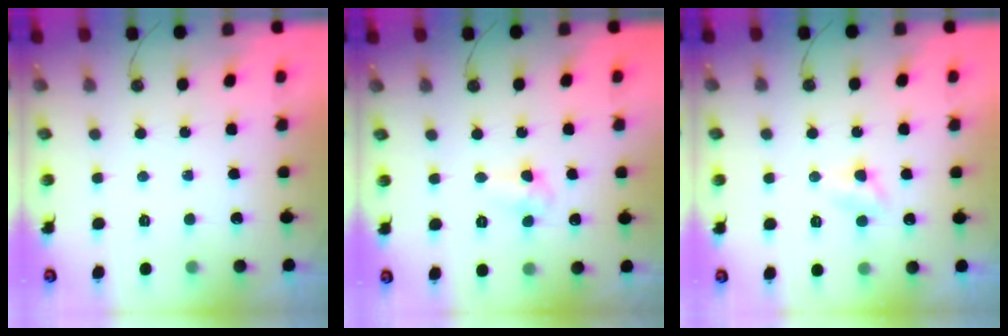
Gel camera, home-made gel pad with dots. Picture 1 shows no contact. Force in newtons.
{"total": 3.5, "press": 3.5, "slide": 0.7}
{"total": 4.0, "press": 4.0, "slide": 0.6}